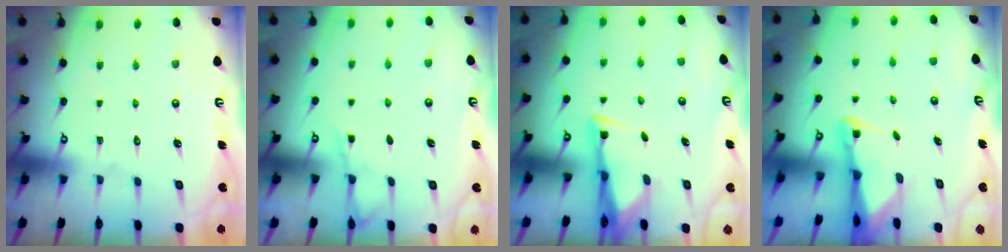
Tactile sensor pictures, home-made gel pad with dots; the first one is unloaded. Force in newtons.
{"total": 3.7, "press": 3.7, "slide": 0.3}
{"total": 2.9, "press": 2.8, "slide": 0.9}
{"total": 2.5, "press": 2.5, "slide": 0.5}